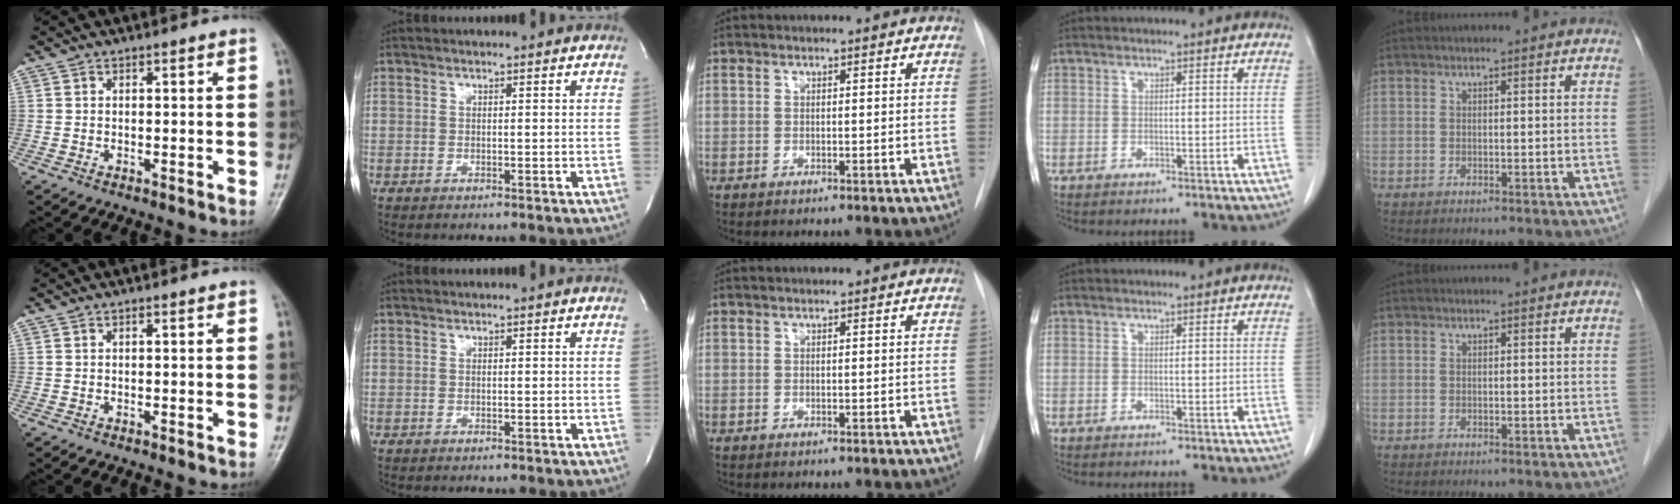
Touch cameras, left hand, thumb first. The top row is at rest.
{}